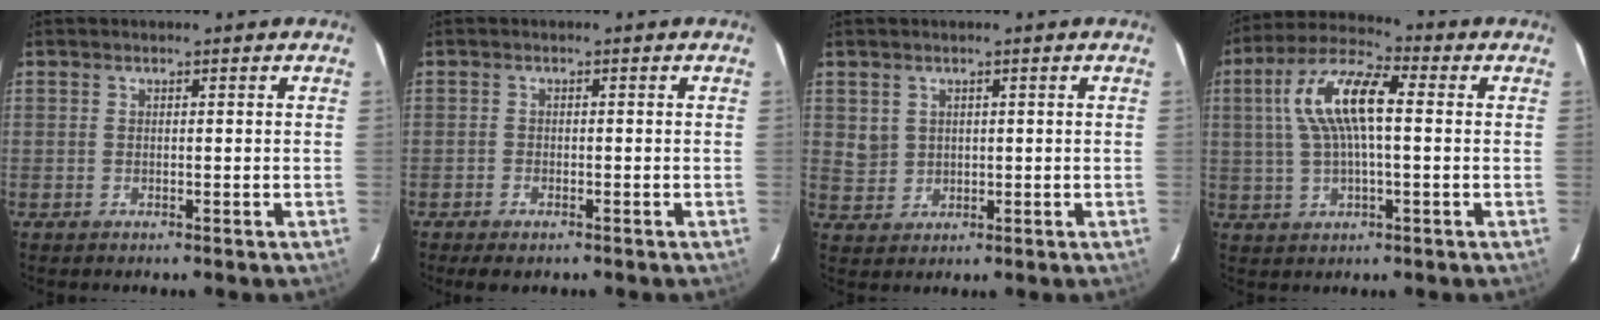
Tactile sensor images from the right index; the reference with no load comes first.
{"total": 2.6, "force": [-1.9, 1.0, 1.4], "torque": [-0.034, -0.006, -0.035]}
{"total": 3.3, "force": [1.1, 3.0, 0.7], "torque": [-0.010, 0.007, 0.029]}
{"total": 12.3, "force": [1.7, 4.1, 11.5], "torque": [-0.226, 0.023, 0.028]}